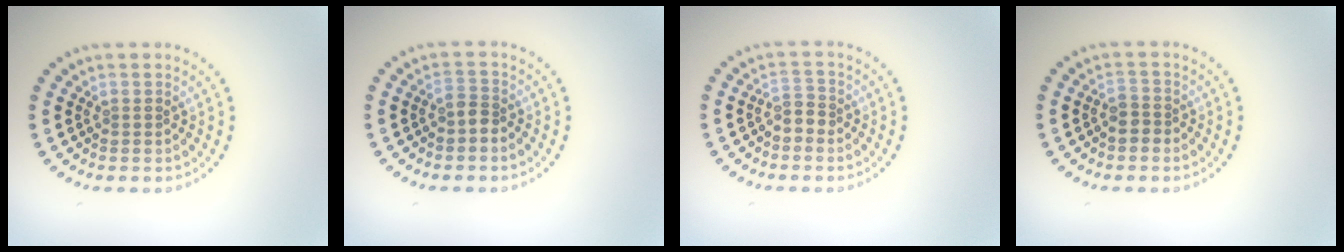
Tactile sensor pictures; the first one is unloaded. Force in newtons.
{"total": 1.6, "press": 1.3, "slide": 1.0}
{"total": 1.4, "press": 1.2, "slide": 0.7}
{"total": 1.7, "press": 1.5, "slide": 0.9}